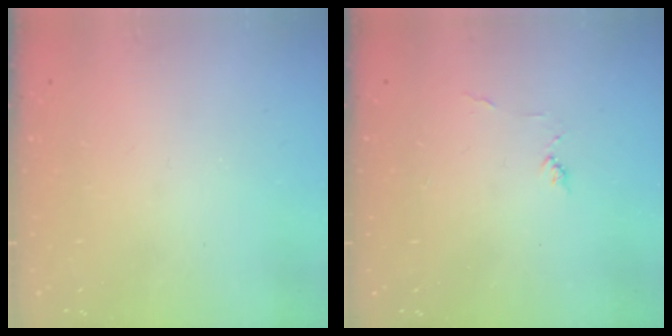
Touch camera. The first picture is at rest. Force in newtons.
{"total": 2.6, "press": 2.6, "slide": 0.3}